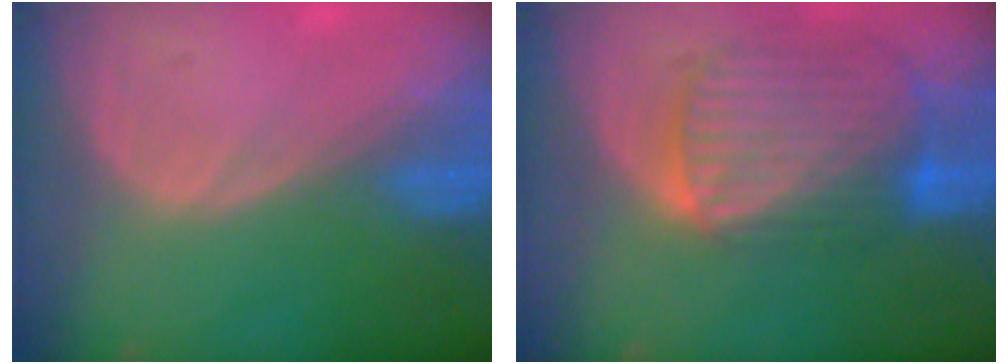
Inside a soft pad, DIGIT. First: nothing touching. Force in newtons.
{"total": 10.3, "press": 8.7, "slide": 5.6}